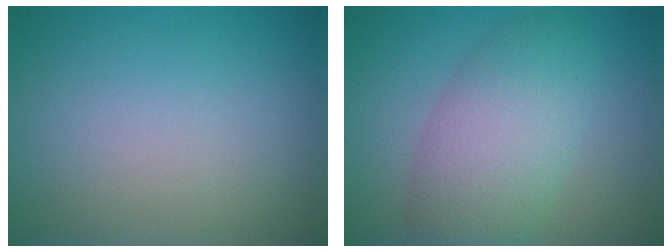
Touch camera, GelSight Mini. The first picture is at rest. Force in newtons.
{"total": 6.0, "press": 6.0, "slide": 0.5}